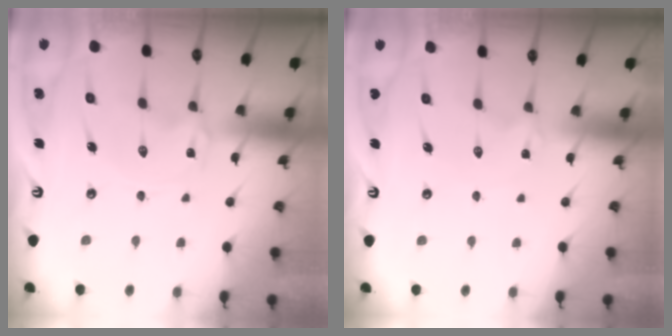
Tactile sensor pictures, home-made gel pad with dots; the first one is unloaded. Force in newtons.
{"total": 0.0}